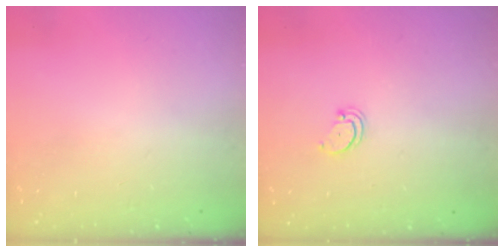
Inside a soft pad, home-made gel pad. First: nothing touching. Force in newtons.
{"total": 2.5, "press": 2.5, "slide": 0.3}